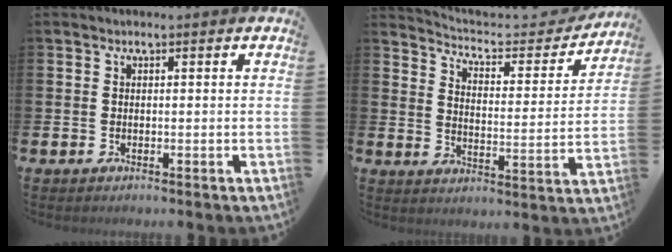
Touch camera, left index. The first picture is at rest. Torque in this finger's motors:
{"motor_torque": [0.37, -1.76, 0.03, -0.03]}